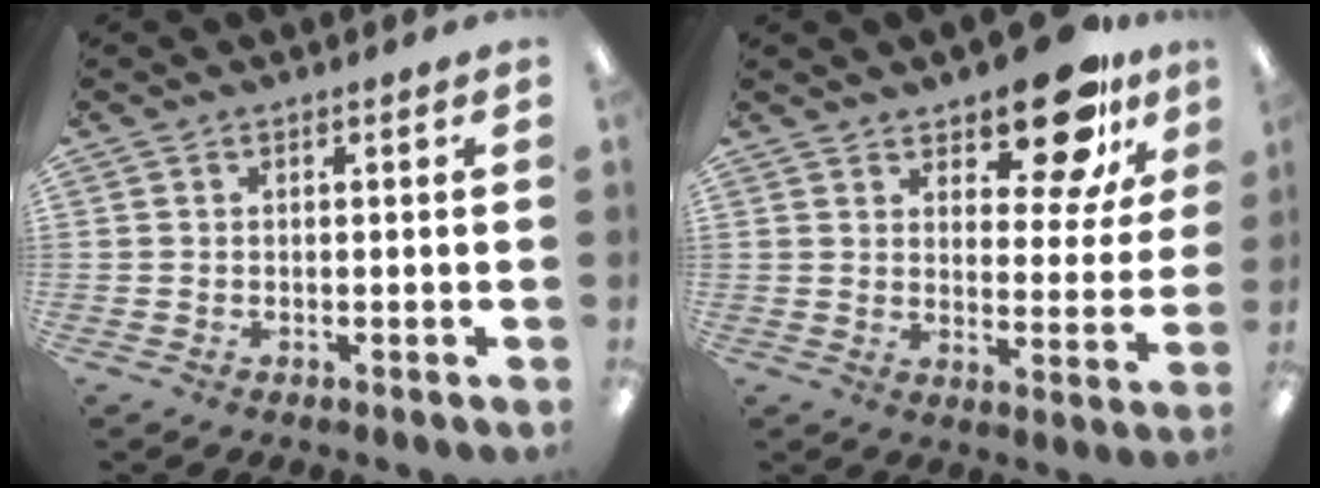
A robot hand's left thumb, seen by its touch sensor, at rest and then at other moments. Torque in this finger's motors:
{"motor_torque": [0.36, 0.50, -0.21, 0.01, 0.06]}